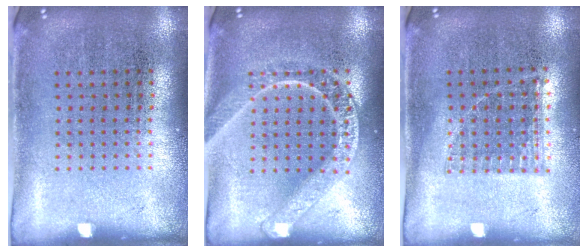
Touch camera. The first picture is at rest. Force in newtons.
{"total": 3.0, "press": 2.9, "slide": 0.4}
{"total": 0.8, "press": 0.8, "slide": 0.2}